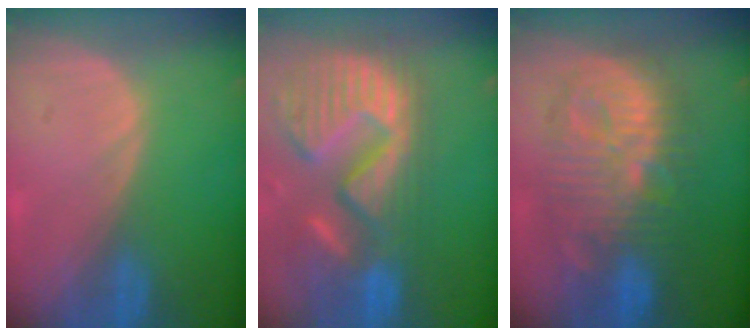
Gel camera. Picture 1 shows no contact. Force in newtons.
{"total": 14.7, "press": 12.3, "slide": 8.1}
{"total": 11.6, "press": 11.5, "slide": 0.8}